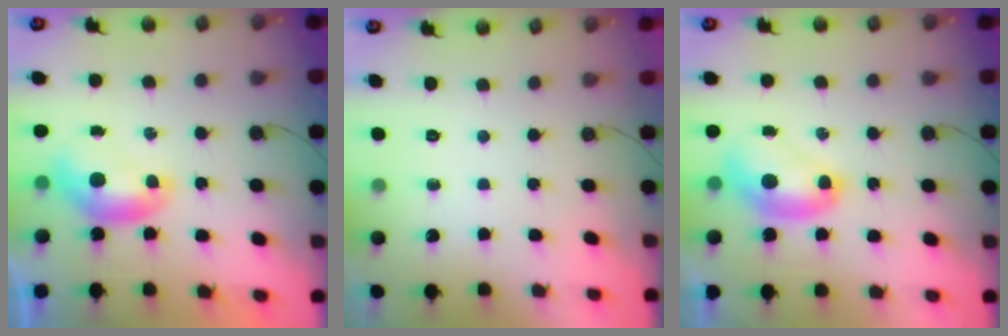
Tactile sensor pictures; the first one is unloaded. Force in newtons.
{"total": 0.0}
{"total": 2.7, "press": 2.7, "slide": 0.1}